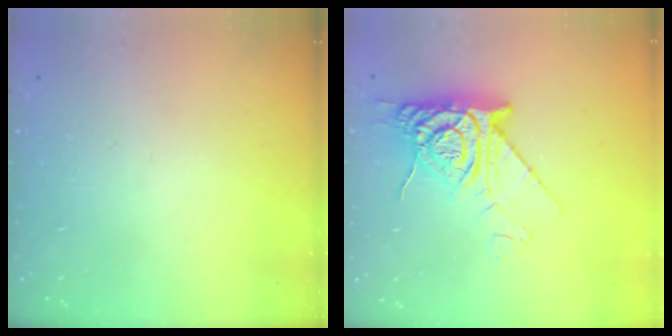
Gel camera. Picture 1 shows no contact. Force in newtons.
{"total": 14.4, "press": 14.4, "slide": 1.3}